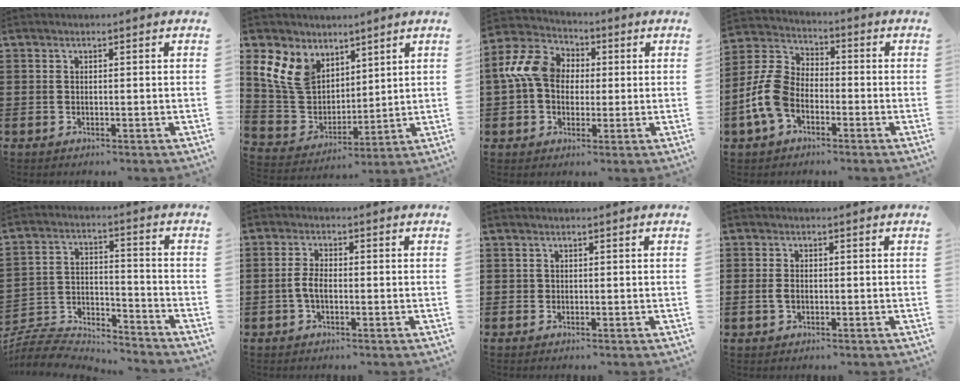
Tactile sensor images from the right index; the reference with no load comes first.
{"total": 9.2, "force": [4.8, 7.2, 3.1], "torque": [-0.109, -0.014, 0.098]}
{"total": 8.8, "force": [0.8, 7.0, 5.2], "torque": [-0.146, 0.013, 0.010]}
{"total": 8.6, "force": [-3.2, 5.6, 5.8], "torque": [-0.167, -0.002, -0.070]}
{"total": 7.0, "force": [-6.7, 1.7, 1.1], "torque": [-0.041, 0.002, -0.138]}
{"total": 3.3, "force": [-0.9, 1.5, 2.8], "torque": [-0.074, -0.006, -0.023]}
{"total": 0.6, "force": [0.1, 0.6, 0.1], "torque": [-0.003, 0.005, 0.001]}
{"total": 2.1, "force": [-0.3, 1.5, 1.4], "torque": [-0.037, 0.002, -0.010]}